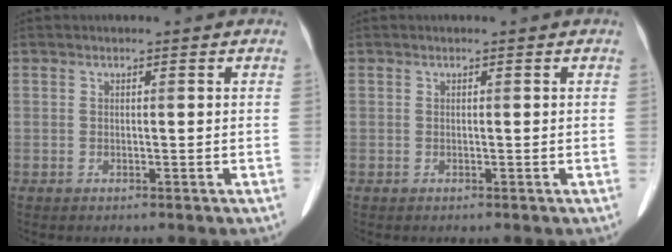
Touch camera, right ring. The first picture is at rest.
{"total": 0.0}